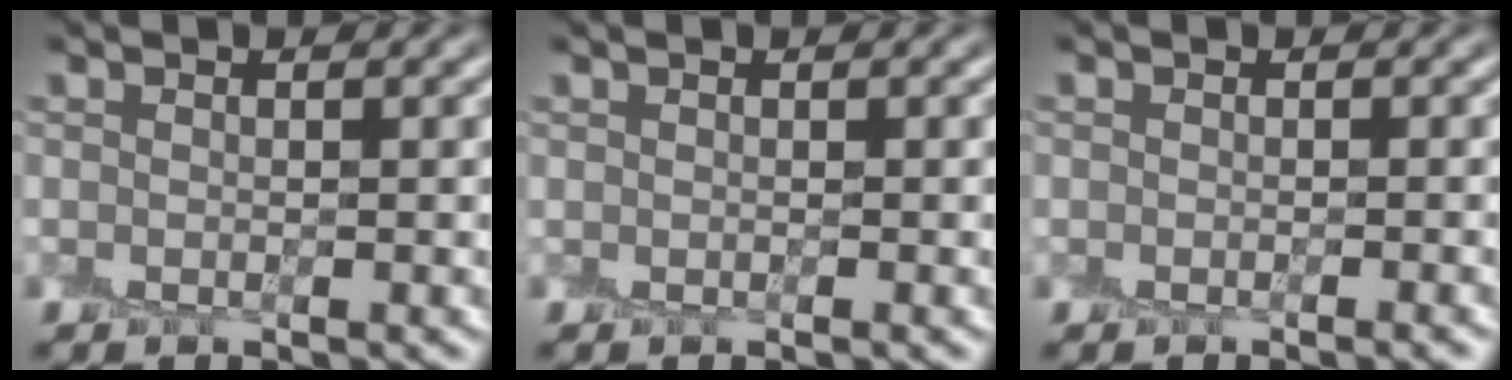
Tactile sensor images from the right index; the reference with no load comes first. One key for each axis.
{"total": 0.0}
{"total": 1.1, "fx": -0.9, "fy": 0.6, "fz": 0.1, "tx": 0.009, "ty": 0.001, "tz": -0.016}